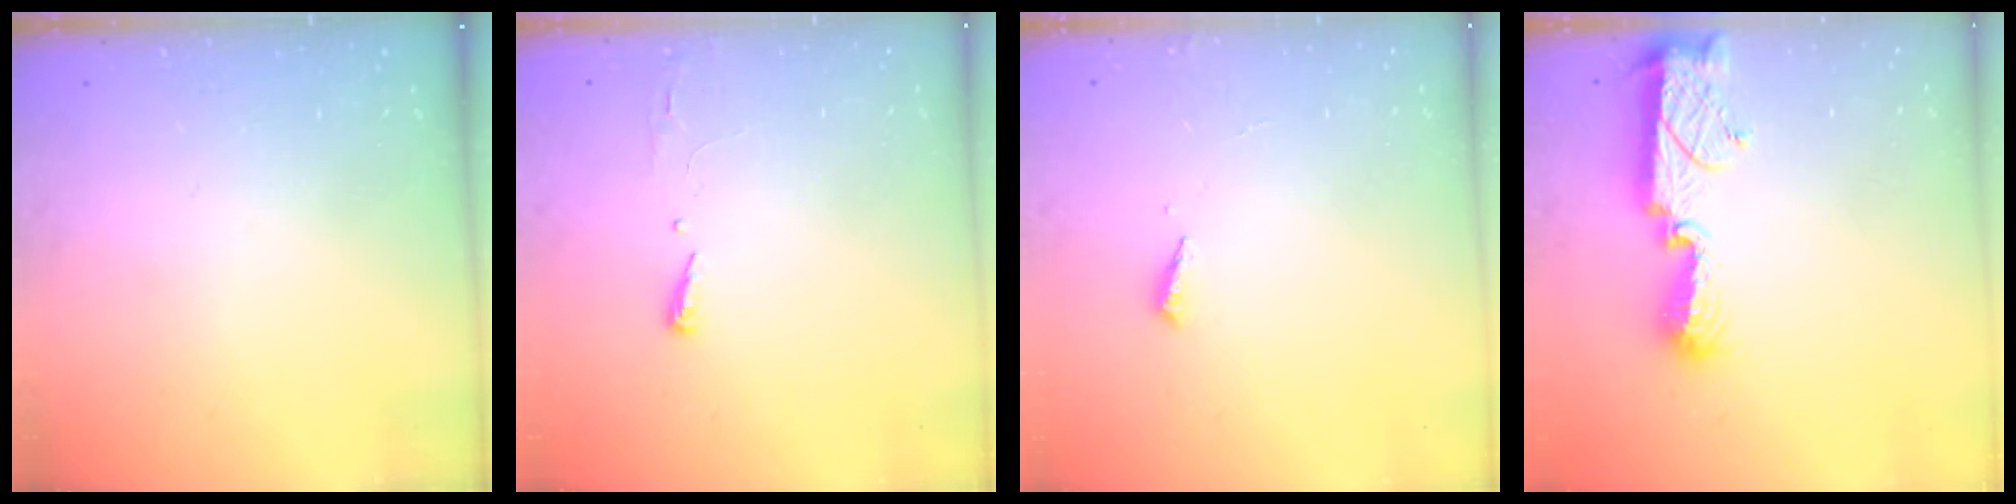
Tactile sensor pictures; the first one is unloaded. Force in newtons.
{"total": 2.9, "press": 2.9, "slide": 0.4}
{"total": 2.0, "press": 2.0, "slide": 0.2}
{"total": 9.8, "press": 9.8, "slide": 0.5}